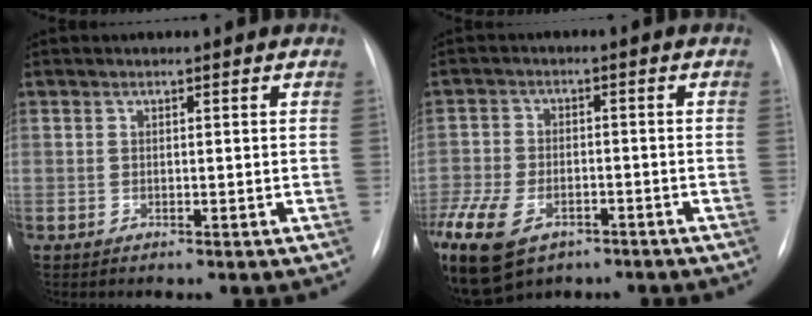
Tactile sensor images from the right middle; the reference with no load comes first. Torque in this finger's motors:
{"motor_torque": [1.08, -1.06, 1.05, 0.21]}